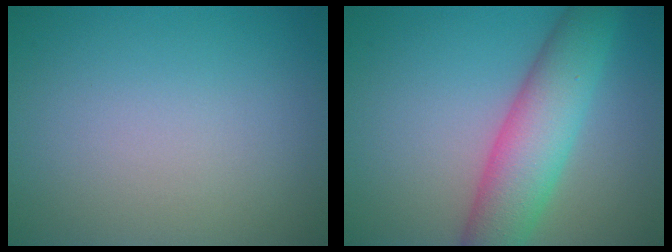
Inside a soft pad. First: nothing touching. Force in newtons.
{"total": 6.8, "press": 6.8, "slide": 0.5}